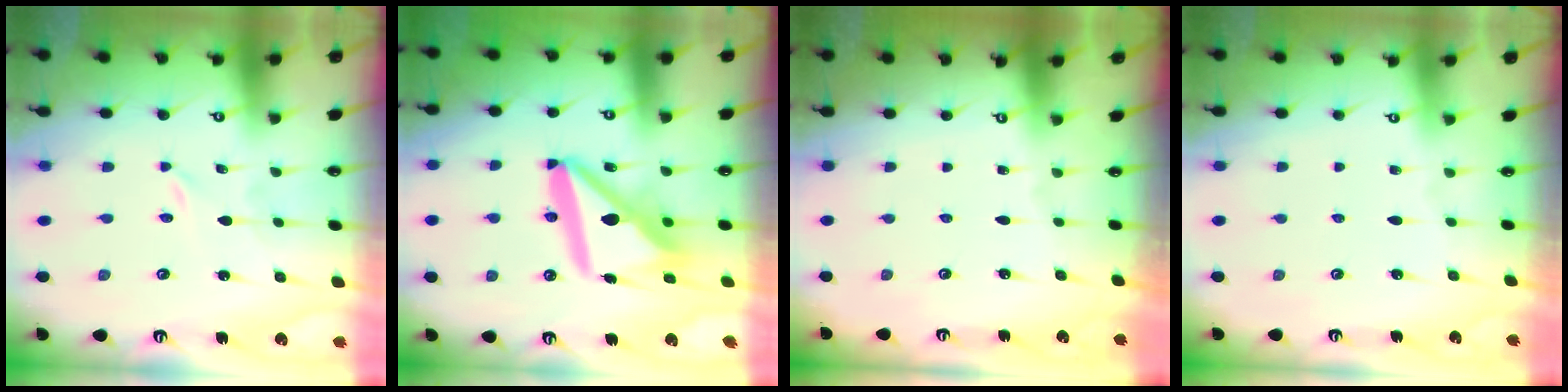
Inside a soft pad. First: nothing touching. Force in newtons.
{"total": 15.8, "press": 15.7, "slide": 1.5}
{"total": 0.0}
{"total": 0.0}